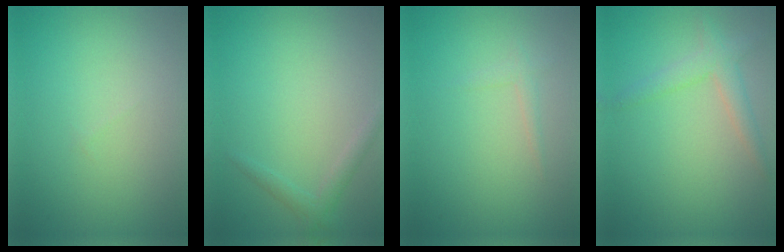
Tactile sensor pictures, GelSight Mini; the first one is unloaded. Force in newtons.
{"total": 1.4, "press": 1.4, "slide": 0.1}
{"total": 0.9, "press": 0.9, "slide": 0.1}
{"total": 2.4, "press": 2.4, "slide": 0.2}